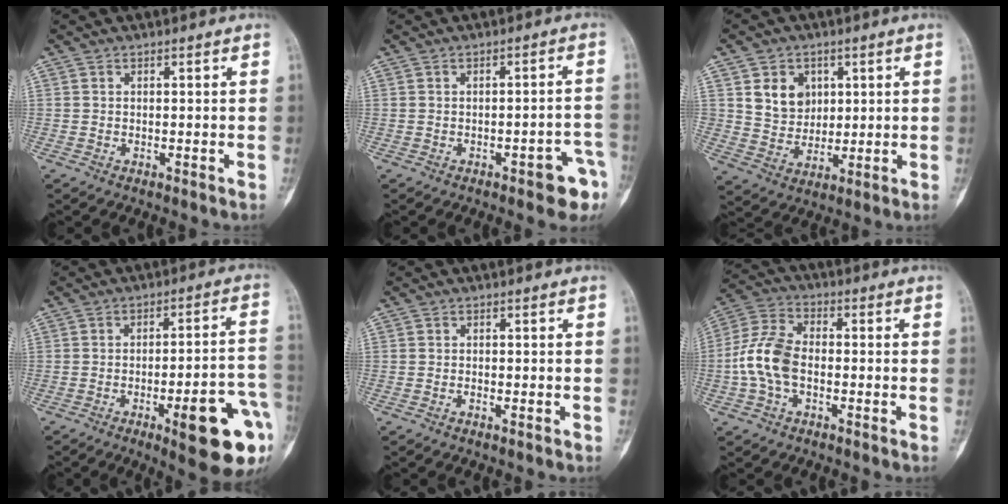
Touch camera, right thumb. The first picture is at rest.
{"total": 6.5, "force": [-3.4, 2.3, 5.1], "torque": [-0.046, 0.026, -0.036]}
{"total": 8.4, "force": [2.9, 6.9, 3.9], "torque": [-0.033, -0.016, 0.059]}
{"total": 17.0, "force": [-7.0, 3.9, 15.0], "torque": [-0.150, 0.031, -0.082]}
{"total": 0.5, "force": [-0.3, 0.2, 0.4], "torque": [-0.010, 0.004, -0.007]}
{"total": 10.2, "force": [-1.8, 6.5, 7.7], "torque": [-0.158, 0.030, -0.045]}